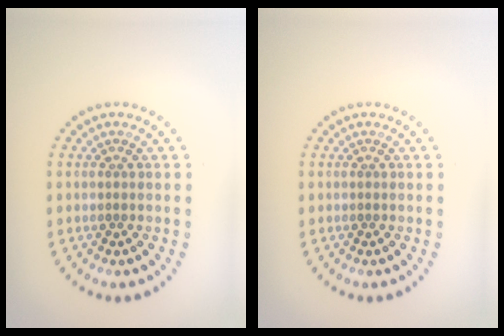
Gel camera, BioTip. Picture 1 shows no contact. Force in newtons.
{"total": 0.0}